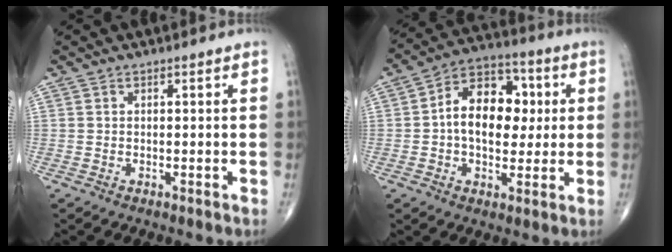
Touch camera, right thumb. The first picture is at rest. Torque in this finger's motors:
{"motor_torque": [-0.09, 0.59, 0.27, 0.10, 0.25]}